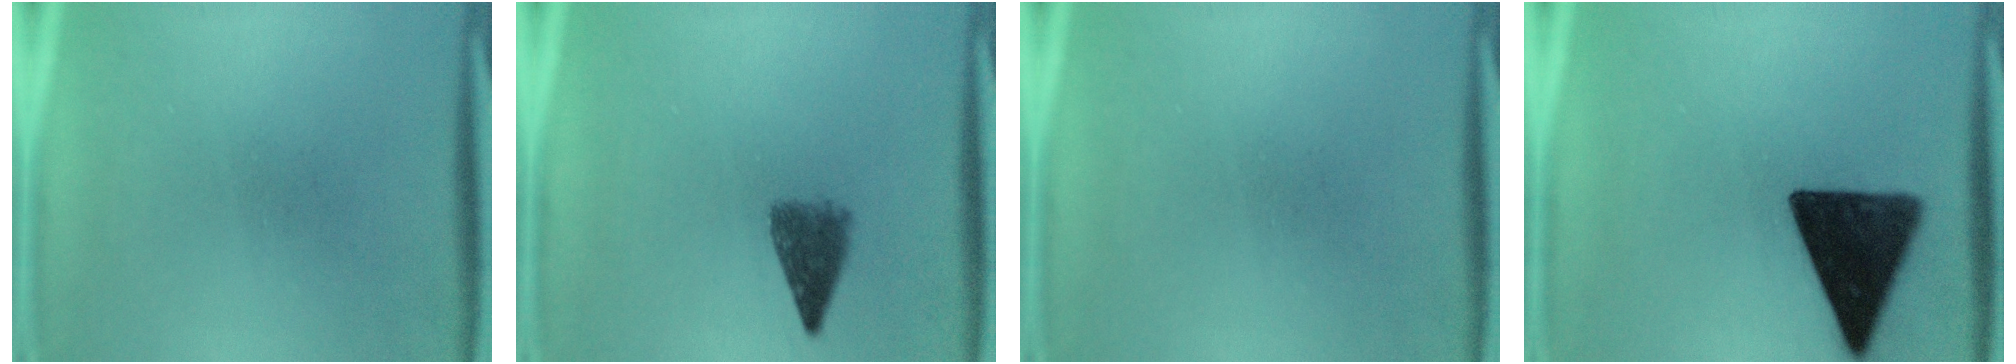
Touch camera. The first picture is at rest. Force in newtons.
{"total": 3.9}
{"total": 0.0}
{"total": 14.8}